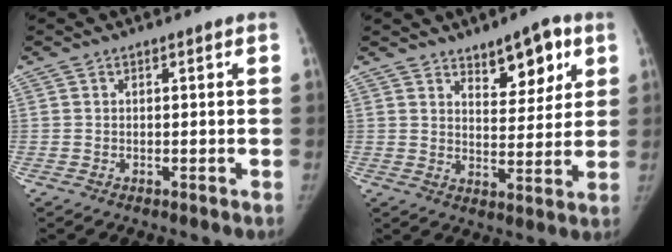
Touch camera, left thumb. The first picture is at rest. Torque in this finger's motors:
{"motor_torque": [0.56, 0.35, -0.01, -0.08, 0.03]}